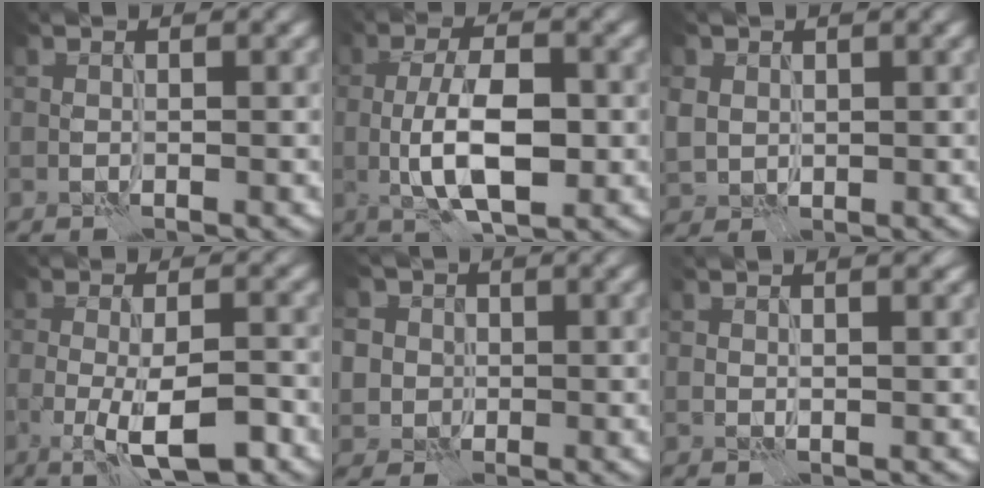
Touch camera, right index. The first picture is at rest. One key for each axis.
{"total": 6.9, "fx": -1.2, "fy": 2.6, "fz": 6.2, "tx": -0.114, "ty": 0.004, "tz": -0.024}
{"total": 2.6, "fx": 0.8, "fy": 2.3, "fz": 0.8, "tx": -0.027, "ty": 0.000, "tz": 0.016}
{"total": 6.1, "fx": -2.4, "fy": 1.5, "fz": 5.4, "tx": -0.092, "ty": -0.003, "tz": -0.042}
{"total": 6.8, "fx": 2.2, "fy": 5.9, "fz": 2.4, "tx": -0.049, "ty": 0.023, "tz": 0.016}
{"total": 2.1, "fx": 1.2, "fy": 0.7, "fz": 1.6, "tx": -0.021, "ty": 0.000, "tz": 0.020}